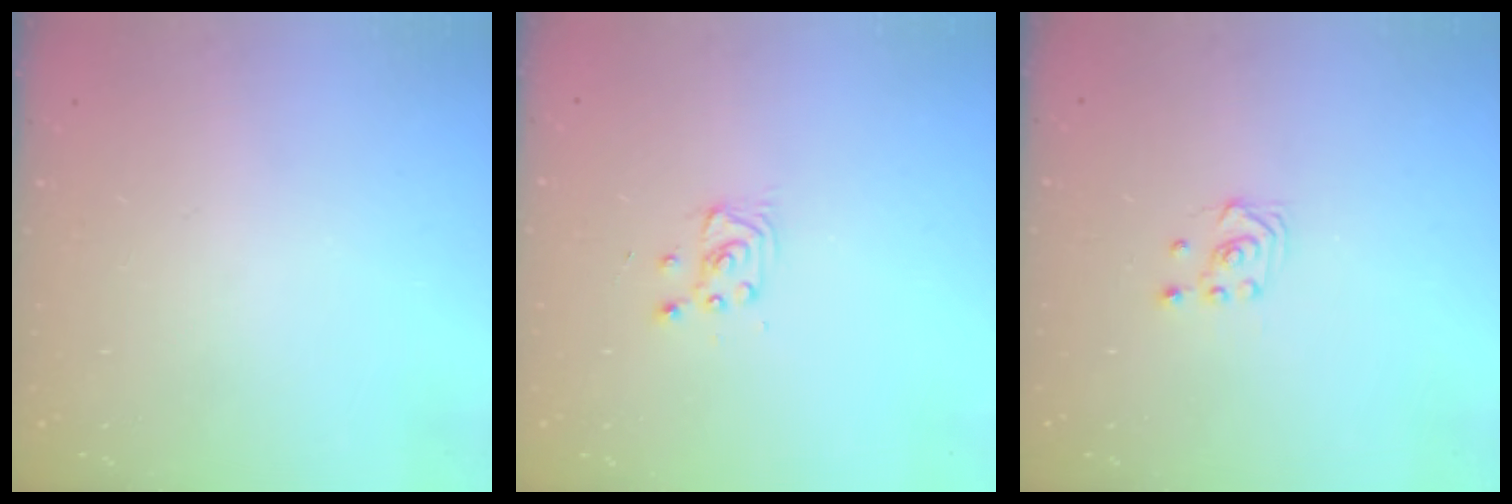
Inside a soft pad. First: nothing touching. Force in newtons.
{"total": 3.2, "press": 3.2, "slide": 0.4}
{"total": 2.9, "press": 2.6, "slide": 1.4}